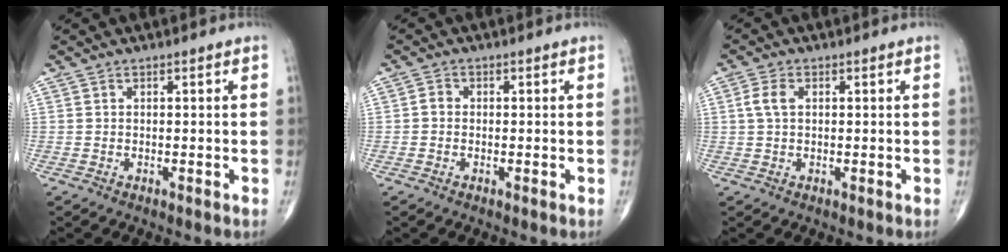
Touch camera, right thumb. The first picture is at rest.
{"total": 1.4, "force": [-0.2, 1.2, 0.8], "torque": [-0.006, 0.004, -0.008]}
{"total": 3.3, "force": [0.7, 2.0, 2.6], "torque": [-0.061, 0.009, 0.012]}